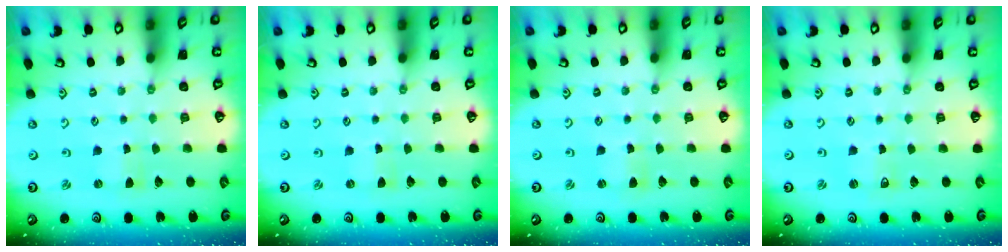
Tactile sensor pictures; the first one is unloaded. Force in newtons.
{"total": 0.0}
{"total": 0.6, "press": 0.6, "slide": 0.1}
{"total": 2.7, "press": 2.7, "slide": 0.3}